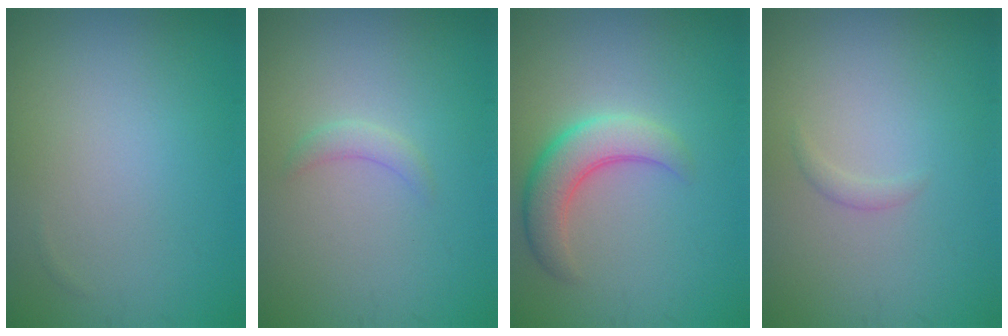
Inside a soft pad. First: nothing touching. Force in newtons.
{"total": 1.2, "press": 1.2, "slide": 0.0}
{"total": 4.4, "press": 4.4, "slide": 0.2}
{"total": 0.7, "press": 0.7, "slide": 0.0}